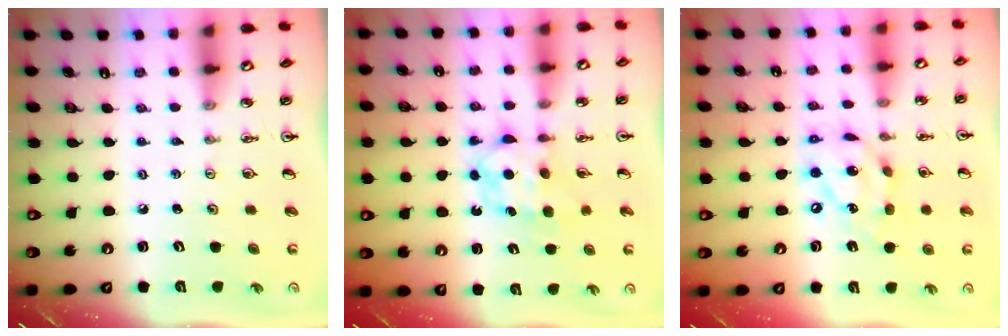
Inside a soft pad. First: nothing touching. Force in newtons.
{"total": 7.2, "press": 7.2, "slide": 0.5}
{"total": 13.6, "press": 13.6, "slide": 1.4}